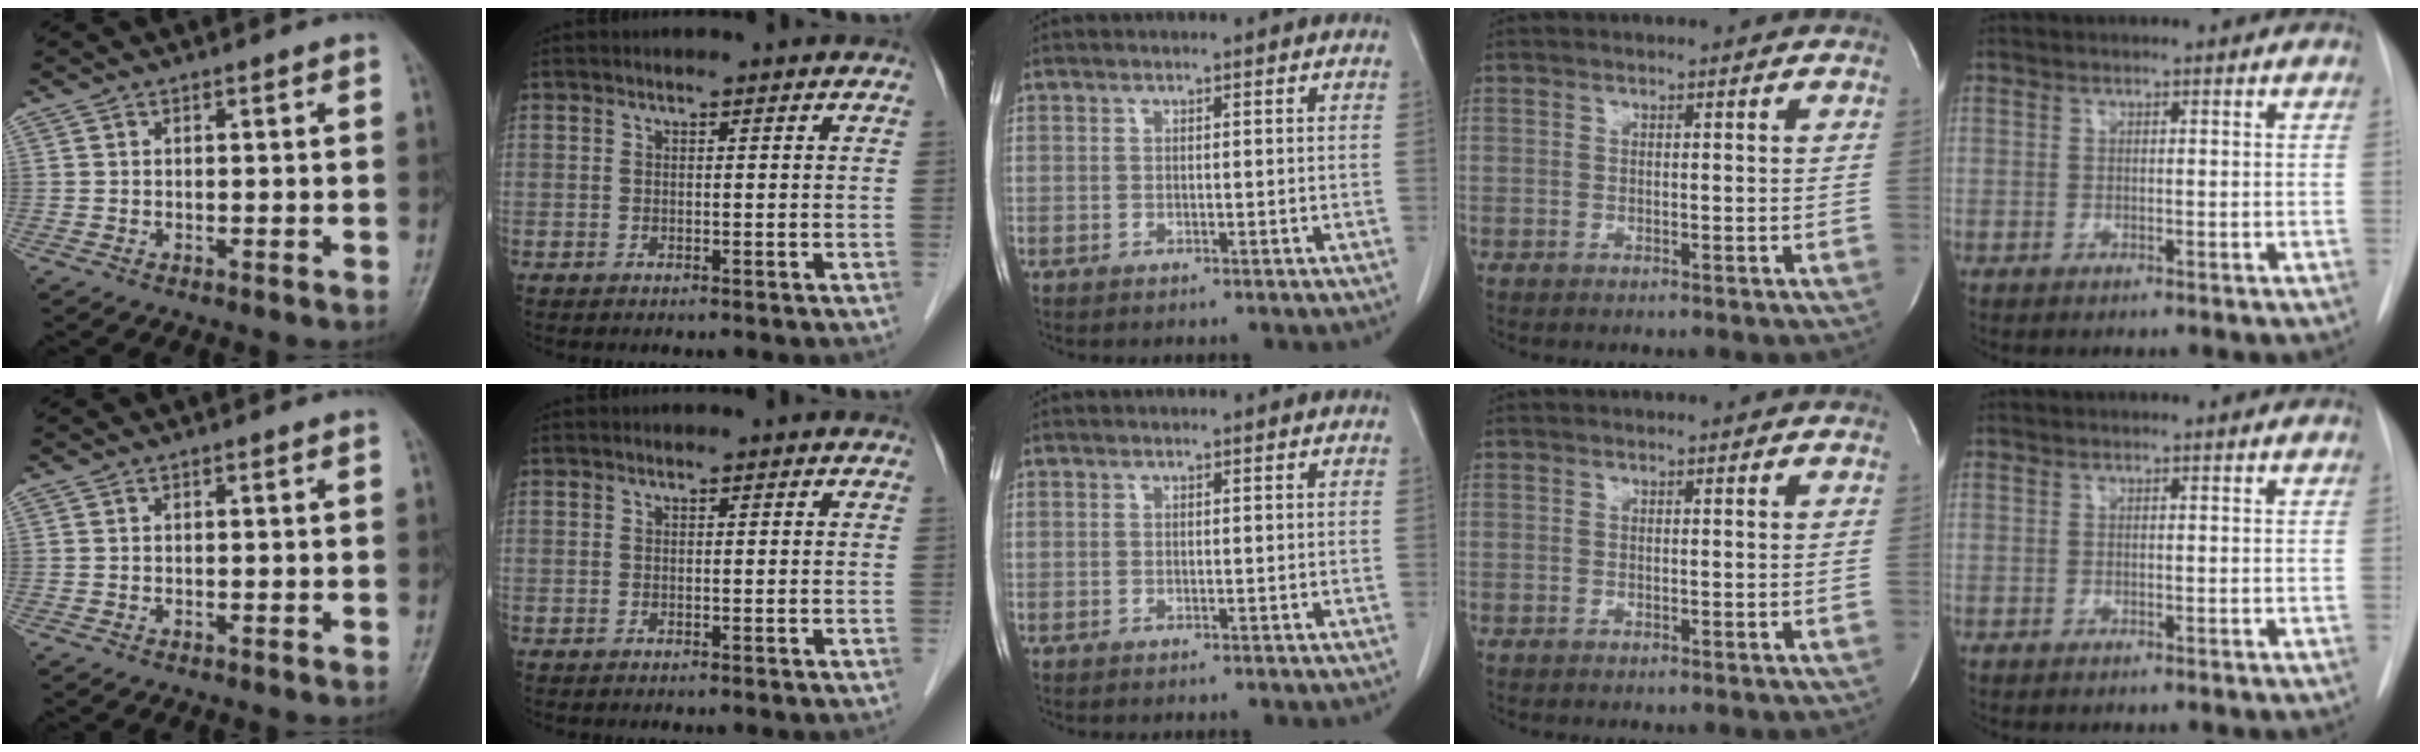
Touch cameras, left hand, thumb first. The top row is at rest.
{}